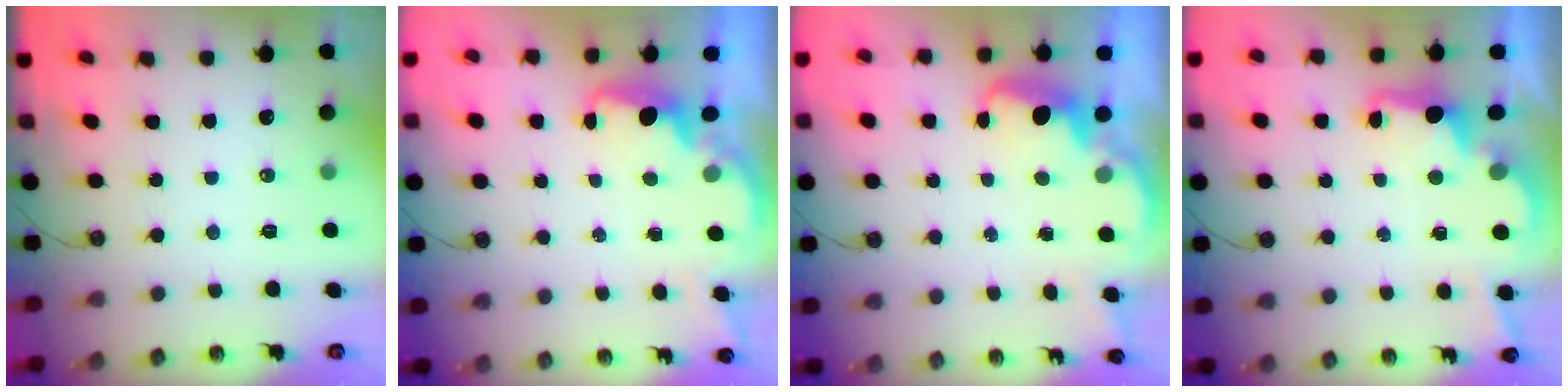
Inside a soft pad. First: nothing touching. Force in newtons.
{"total": 2.0, "press": 1.8, "slide": 0.8}
{"total": 3.3, "press": 3.3, "slide": 0.6}
{"total": 2.7, "press": 2.5, "slide": 0.8}